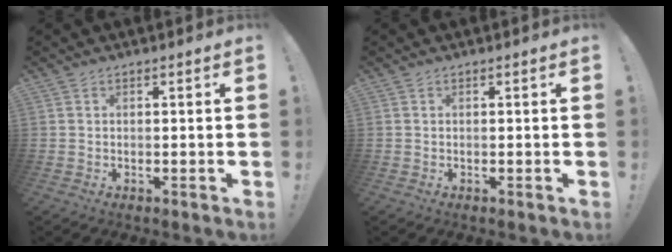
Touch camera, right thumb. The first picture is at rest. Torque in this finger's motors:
{"motor_torque": [0.16, 0.04, 0.07, 0.01, -0.04]}